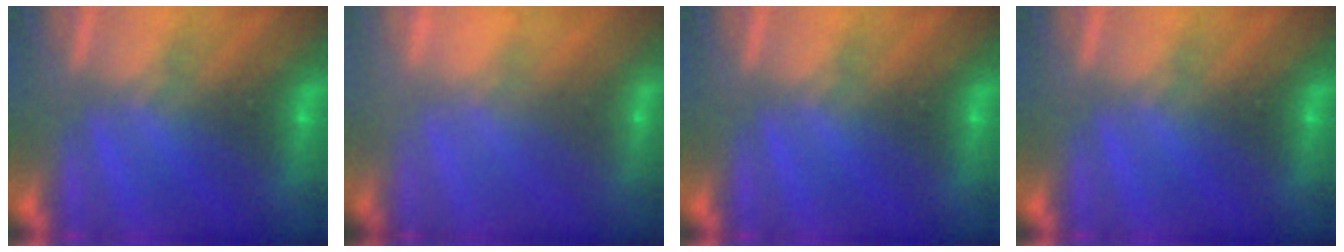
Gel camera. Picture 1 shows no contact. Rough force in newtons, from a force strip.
{"total": 2.1}
{"total": 0.0}
{"total": 0.0}